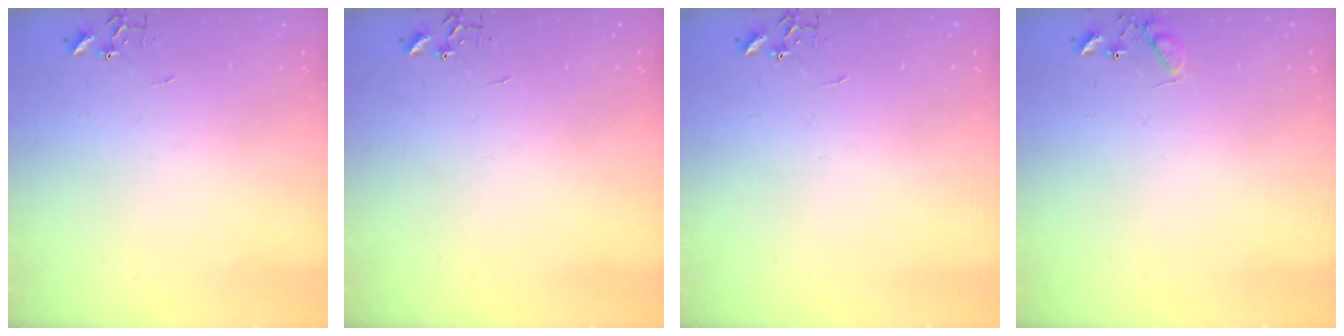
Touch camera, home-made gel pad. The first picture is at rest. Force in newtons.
{"total": 0.0}
{"total": 0.0}
{"total": 6.1, "press": 6.1, "slide": 0.5}